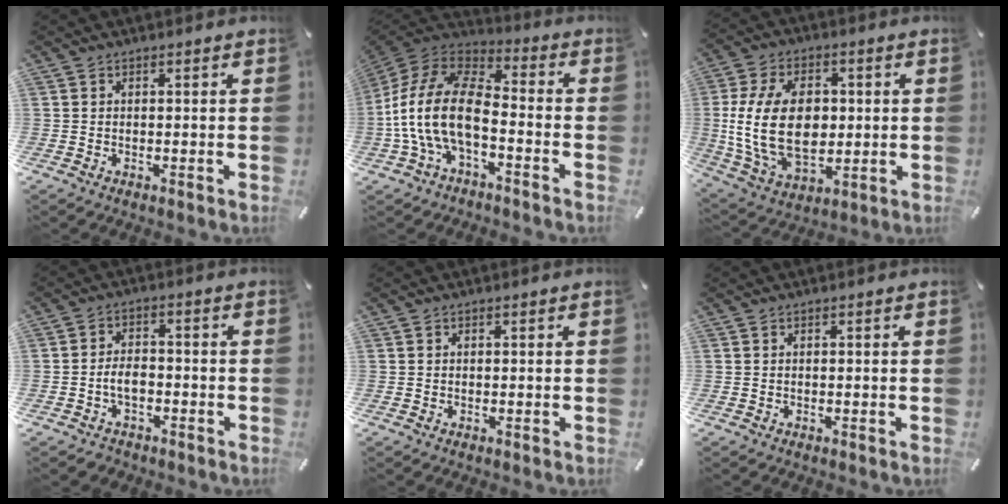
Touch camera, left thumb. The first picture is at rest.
{"total": 16.9, "force": [-6.2, 9.1, 12.8], "torque": [-0.267, 0.024, -0.110]}
{"total": 18.6, "force": [0.5, 12.7, 13.5], "torque": [-0.289, -0.002, 0.009]}
{"total": 5.0, "force": [-1.6, 3.5, 3.2], "torque": [-0.064, 0.011, -0.031]}
{"total": 0.0}
{"total": 0.0}